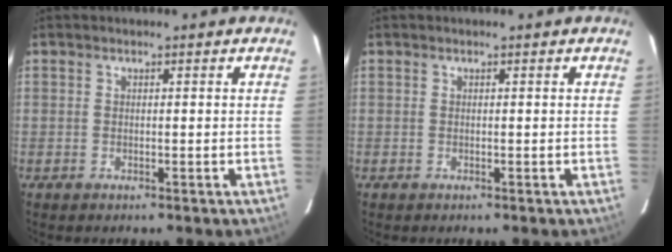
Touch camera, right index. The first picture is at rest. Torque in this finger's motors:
{"motor_torque": [0.00, 0.00, 0.02, 0.00]}